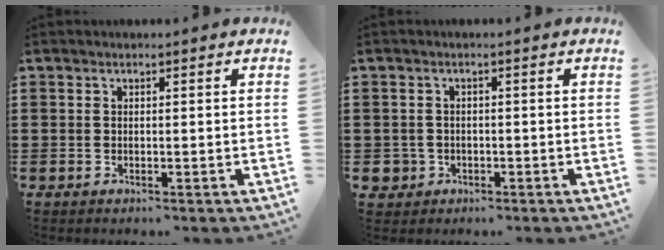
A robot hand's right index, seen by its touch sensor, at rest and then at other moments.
{"total": 2.0, "force": [-0.9, 1.8, 0.3], "torque": [-0.020, 0.000, -0.025]}